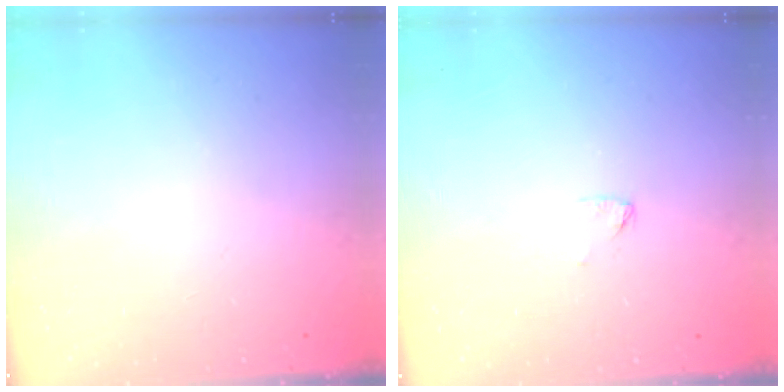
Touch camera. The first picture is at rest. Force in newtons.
{"total": 2.6, "press": 2.6, "slide": 0.2}